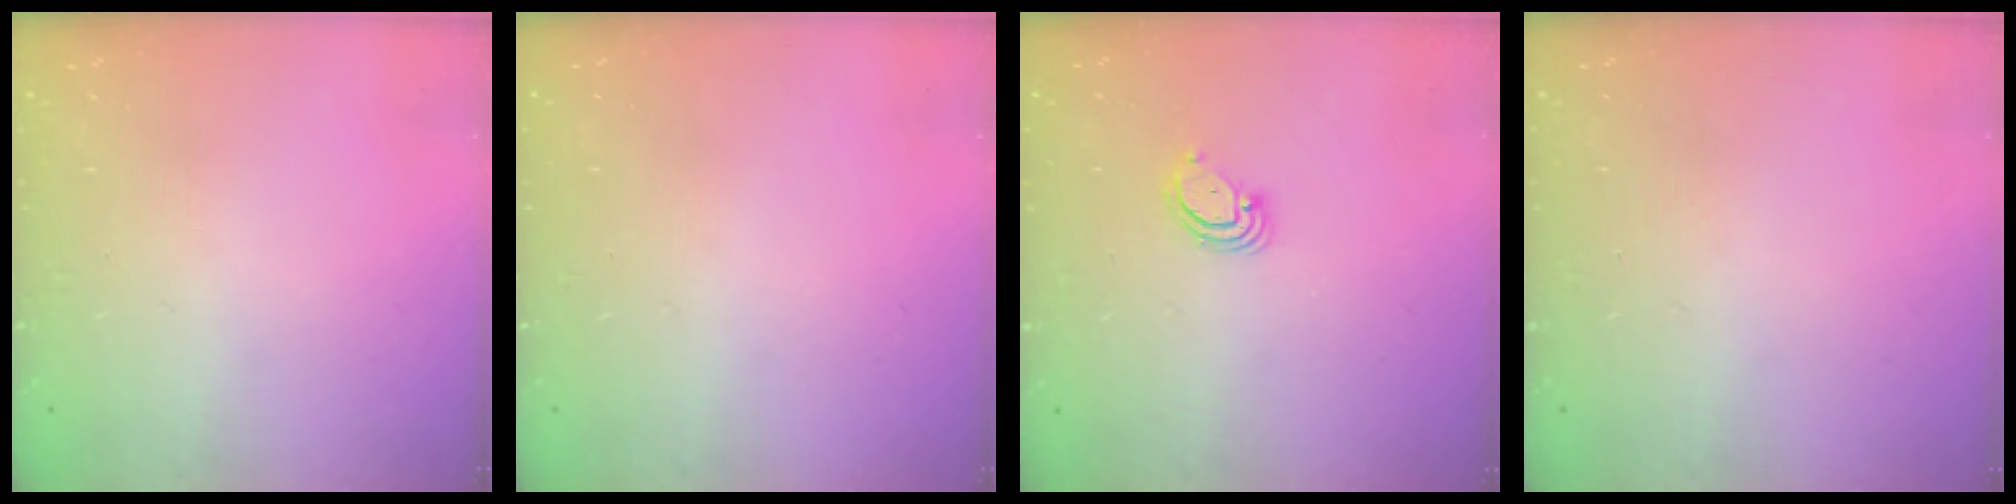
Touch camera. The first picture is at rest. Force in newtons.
{"total": 0.0}
{"total": 3.5, "press": 3.5, "slide": 0.2}
{"total": 0.0}